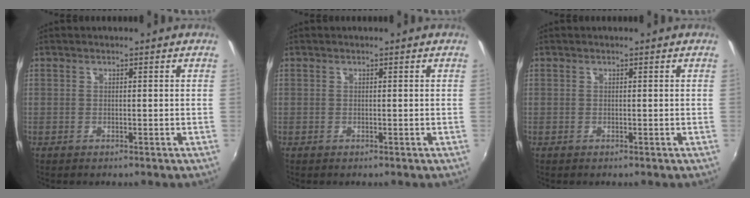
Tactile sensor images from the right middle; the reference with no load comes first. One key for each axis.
{"total": 0.0}
{"total": 0.0}